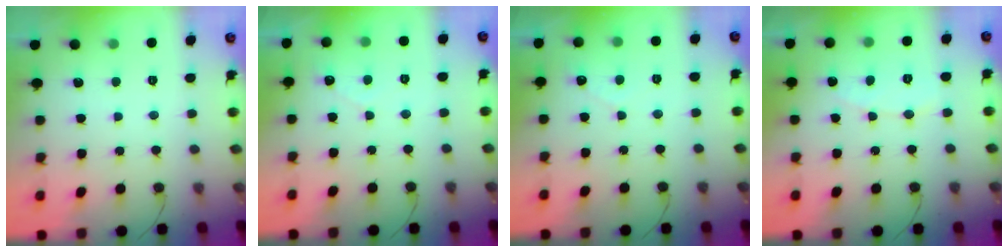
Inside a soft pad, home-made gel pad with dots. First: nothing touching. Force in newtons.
{"total": 1.6, "press": 1.6, "slide": 0.1}
{"total": 1.6, "press": 1.6, "slide": 0.1}
{"total": 4.8, "press": 4.7, "slide": 0.4}